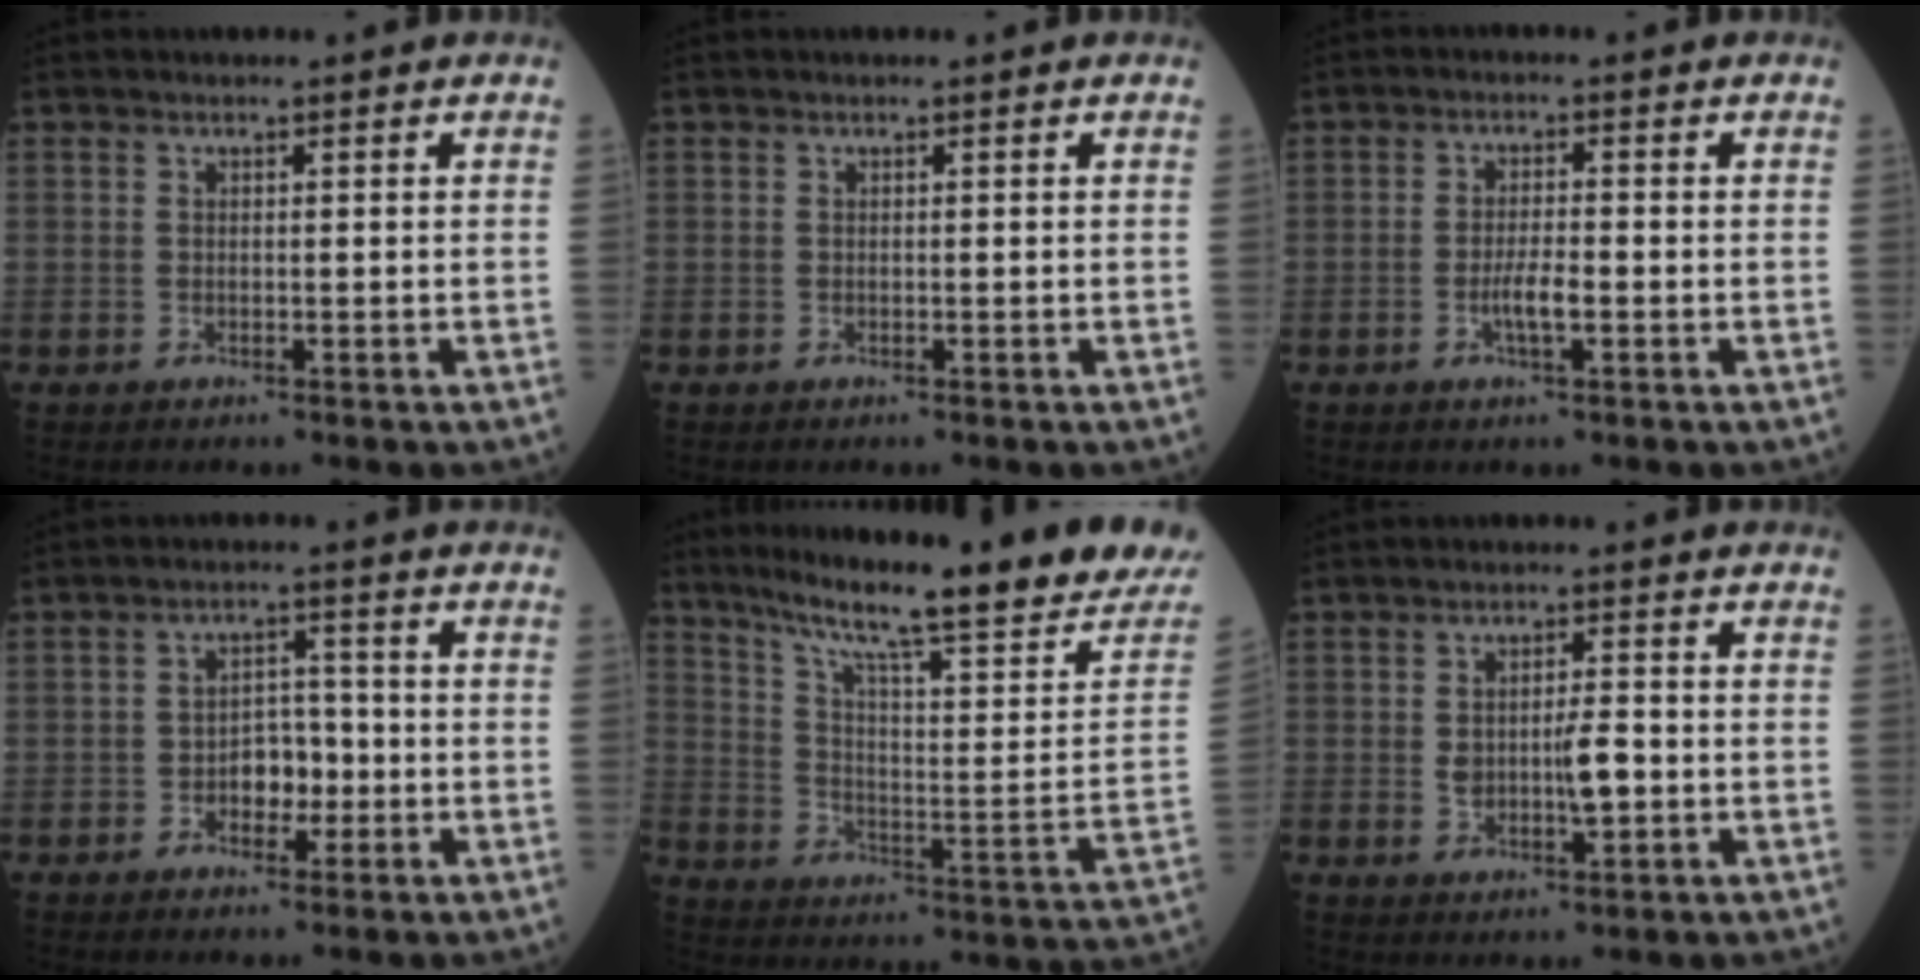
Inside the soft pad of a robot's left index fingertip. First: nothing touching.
{"total": 0.0}
{"total": 3.4, "force": [-1.1, 0.6, 3.1], "torque": [-0.063, 0.000, -0.021]}
{"total": 4.4, "force": [-1.3, 2.7, 3.2], "torque": [-0.048, 0.011, -0.023]}
{"total": 25.8, "force": [20.8, 0.8, 15.3], "torque": [-0.238, -0.055, 0.286]}
{"total": 5.3, "force": [-0.5, 1.8, 4.9], "torque": [-0.088, 0.002, -0.003]}